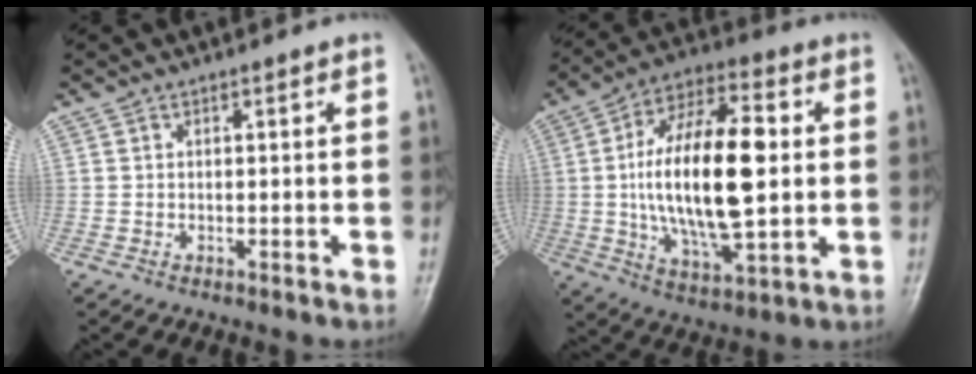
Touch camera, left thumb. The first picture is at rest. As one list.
[{"total": 21.2, "force": [1.1, 9.0, 19.2], "torque": [-0.339, 0.006, 0.017]}]